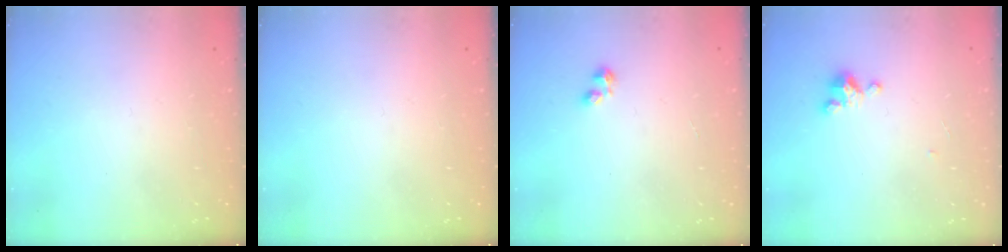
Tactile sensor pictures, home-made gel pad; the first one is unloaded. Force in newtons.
{"total": 0.0}
{"total": 1.8, "press": 1.7, "slide": 0.5}
{"total": 3.3, "press": 3.3, "slide": 0.3}